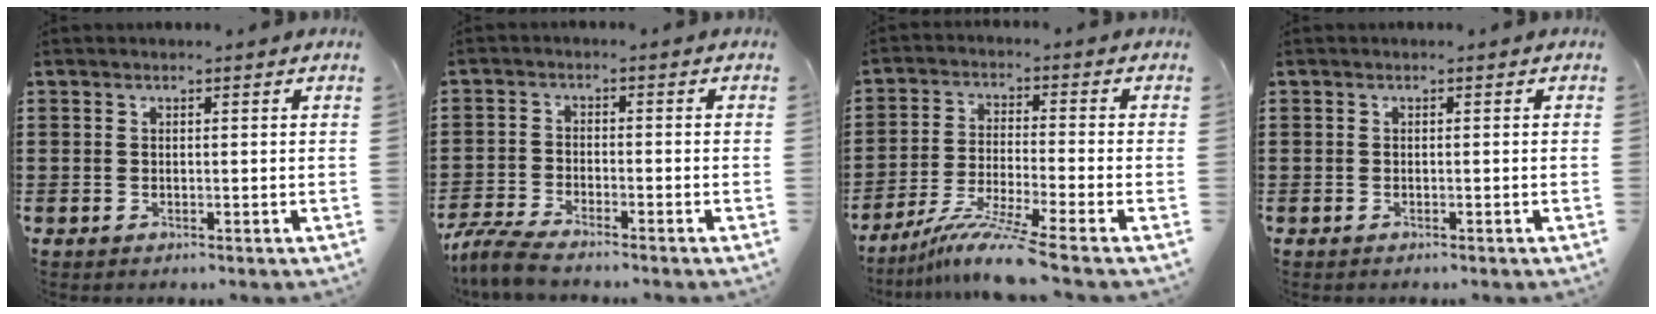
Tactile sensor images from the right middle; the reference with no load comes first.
{"total": 4.6, "force": [-4.3, 0.3, 1.7], "torque": [-0.057, -0.012, -0.090]}
{"total": 8.1, "force": [-6.4, -0.2, 5.0], "torque": [-0.104, -0.018, -0.124]}
{"total": 0.0}